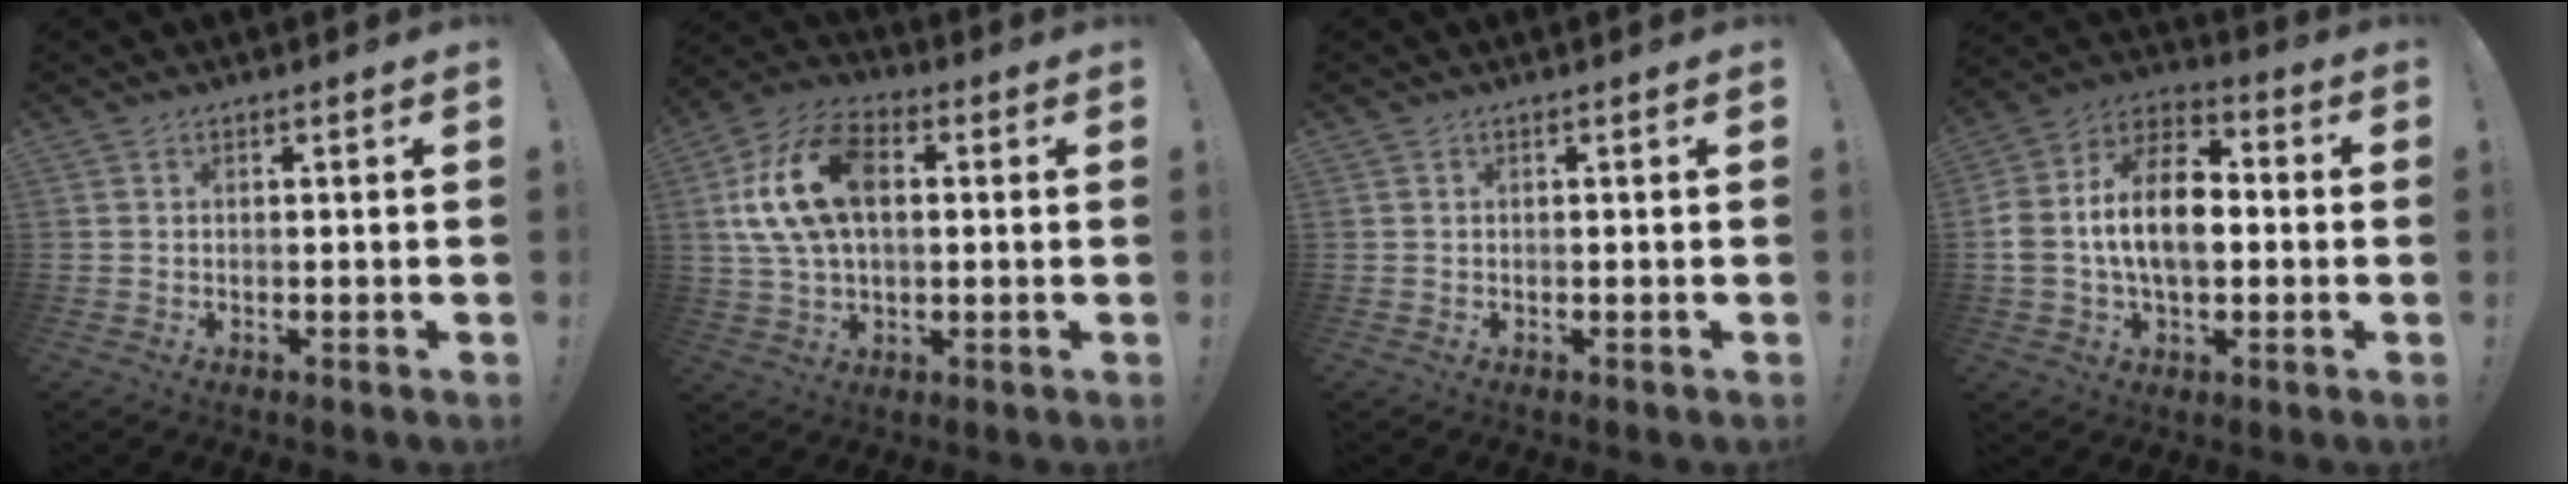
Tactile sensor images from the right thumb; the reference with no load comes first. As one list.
[{"total": 17.1, "force": [3.0, 10.7, 13.0], "torque": [-0.249, 0.003, 0.051]}, {"total": 0.0}, {"total": 17.0, "force": [-0.8, 10.9, 13.0], "torque": [-0.239, 0.021, -0.012]}]